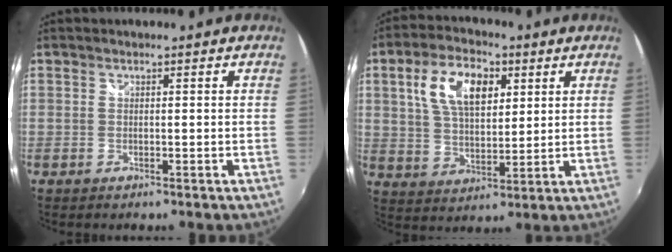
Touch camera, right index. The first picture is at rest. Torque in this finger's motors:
{"motor_torque": [0.40, 0.24, 0.31, 0.10]}